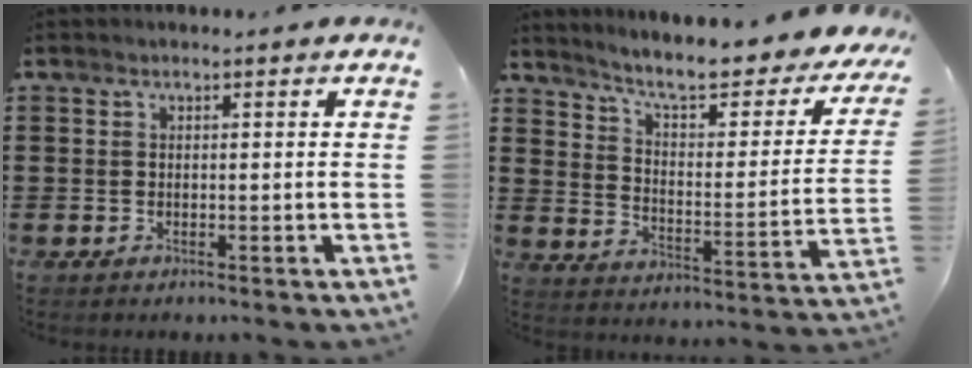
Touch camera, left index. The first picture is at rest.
{"total": 7.1, "force": [5.8, 0.8, 4.1], "torque": [-0.095, -0.043, 0.090]}